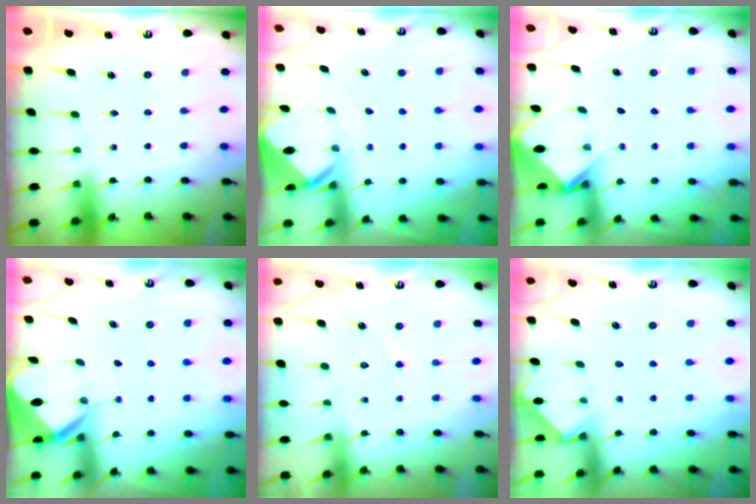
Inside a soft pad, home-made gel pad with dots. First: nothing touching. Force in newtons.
{"total": 3.2, "press": 3.2, "slide": 0.2}
{"total": 2.9, "press": 2.9, "slide": 0.2}
{"total": 4.8, "press": 4.8, "slide": 0.1}
{"total": 5.6, "press": 5.6, "slide": 0.6}
{"total": 2.6, "press": 2.5, "slide": 0.3}